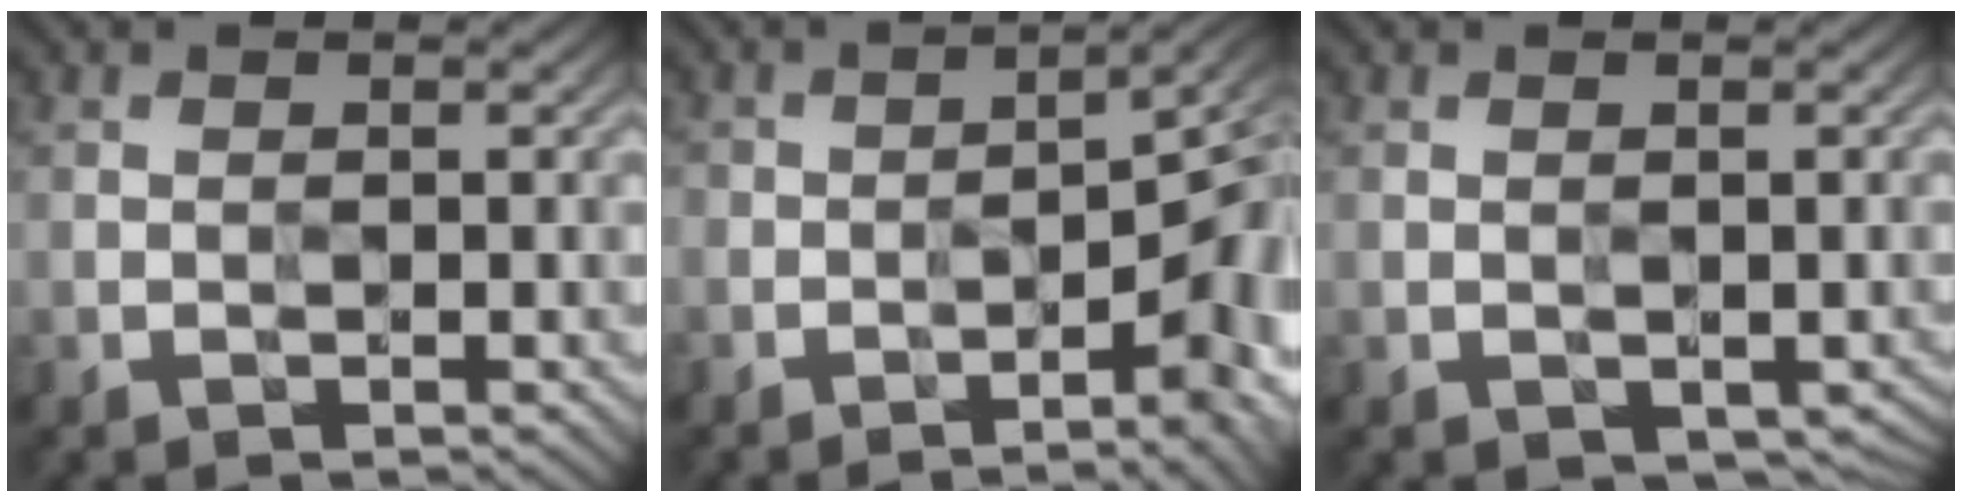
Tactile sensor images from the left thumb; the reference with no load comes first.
{"total": 6.4, "force": [-3.1, 2.2, 5.1], "torque": [-0.060, 0.001, -0.043]}
{"total": 2.0, "force": [-0.5, 1.3, 1.4], "torque": [-0.024, -0.013, -0.002]}